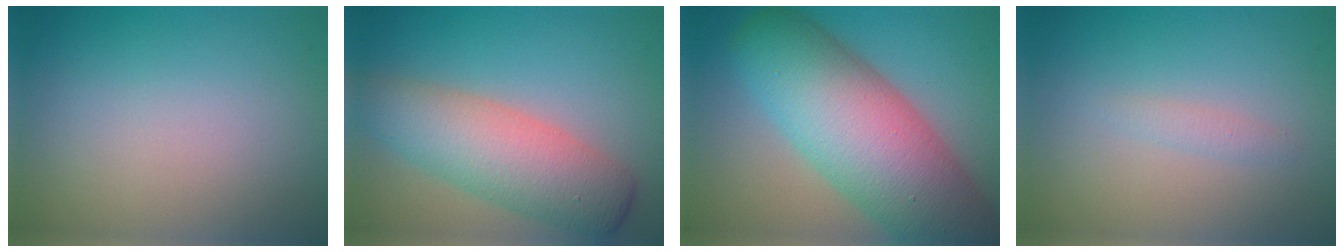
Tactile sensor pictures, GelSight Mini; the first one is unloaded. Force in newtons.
{"total": 7.2, "press": 7.2, "slide": 0.2}
{"total": 13.2, "press": 13.2, "slide": 0.4}
{"total": 0.9, "press": 0.9, "slide": 0.0}